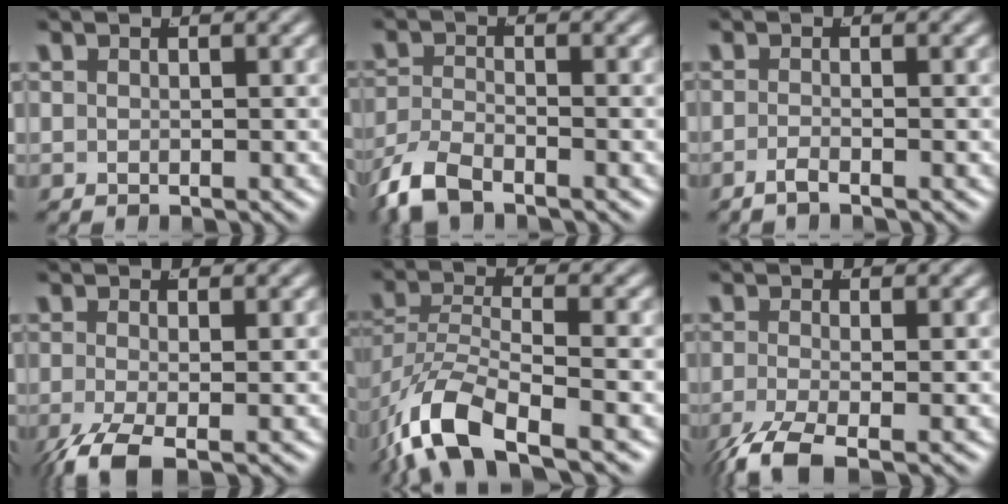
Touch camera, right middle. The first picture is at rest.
{"total": 4.0, "force": [-3.1, 1.6, 1.9], "torque": [-0.051, -0.017, -0.048]}
{"total": 1.5, "force": [-1.3, -0.3, 0.7], "torque": [-0.018, -0.005, -0.023]}
{"total": 4.0, "force": [-2.8, 1.3, 2.5], "torque": [-0.071, -0.034, -0.031]}
{"total": 7.1, "force": [-3.9, 3.2, 5.0], "torque": [-0.124, -0.039, -0.045]}
{"total": 4.4, "force": [-3.2, 1.2, 2.7], "torque": [-0.070, -0.031, -0.038]}